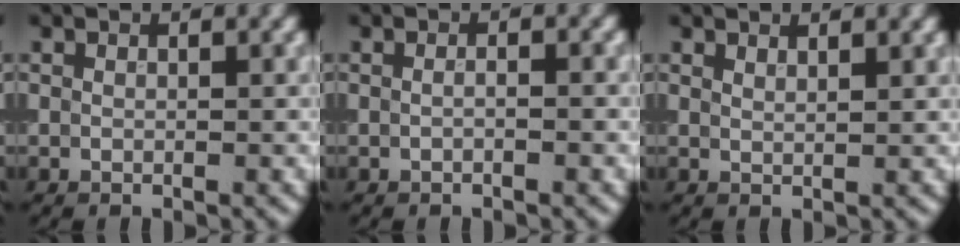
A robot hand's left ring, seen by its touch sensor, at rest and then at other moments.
{"total": 1.0, "force": [0.0, 0.3, 0.9], "torque": [-0.008, -0.011, -0.006]}
{"total": 1.7, "force": [1.4, 0.5, 0.7], "torque": [-0.002, 0.004, 0.014]}